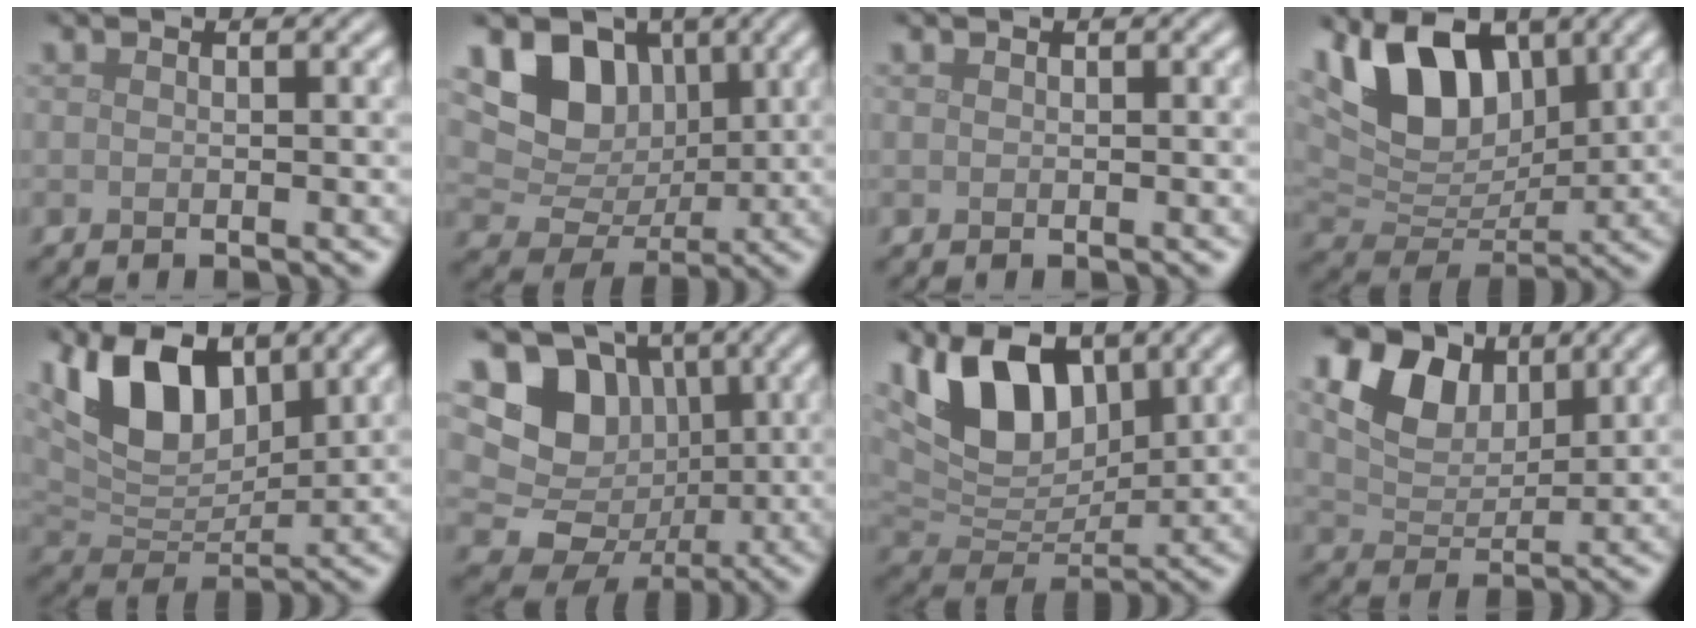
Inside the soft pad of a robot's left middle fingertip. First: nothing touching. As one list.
[{"total": 7.7, "force": [2.6, 6.0, 4.0], "torque": [-0.066, 0.006, 0.028]}, {"total": 0.0}, {"total": 9.1, "force": [4.0, 5.4, 6.0], "torque": [-0.114, -0.002, 0.062]}, {"total": 8.1, "force": [4.0, 4.4, 5.5], "torque": [-0.115, -0.002, 0.074]}, {"total": 14.5, "force": [2.6, 13.0, 5.7], "torque": [-0.139, 0.034, 0.034]}, {"total": 8.7, "force": [4.0, 5.0, 5.9], "torque": [-0.121, -0.002, 0.067]}, {"total": 6.7, "force": [3.7, 4.1, 3.7], "torque": [-0.079, 0.002, 0.059]}]